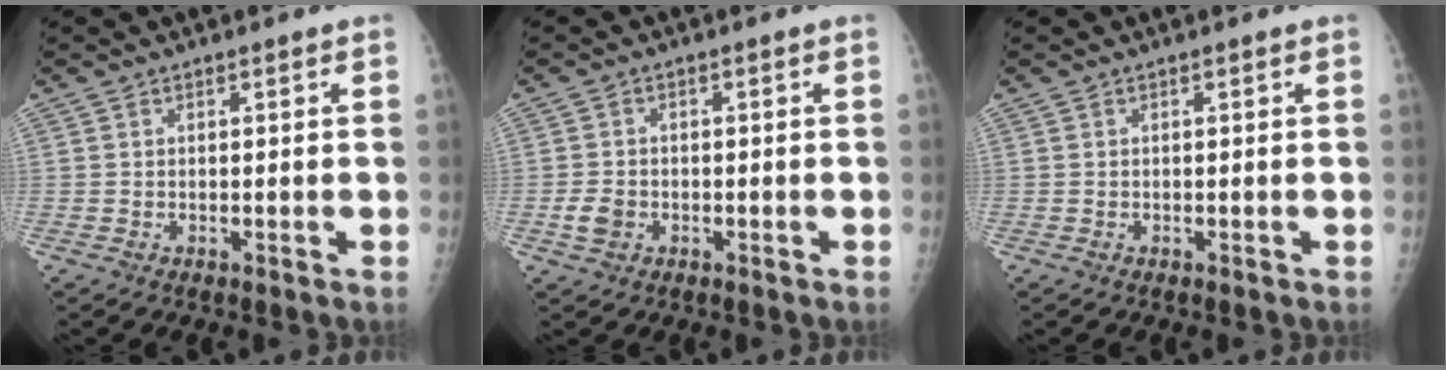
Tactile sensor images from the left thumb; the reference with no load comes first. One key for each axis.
{"total": 3.3, "fx": -1.0, "fy": 2.6, "fz": 1.8, "tx": -0.030, "ty": 0.004, "tz": -0.016}
{"total": 0.0}